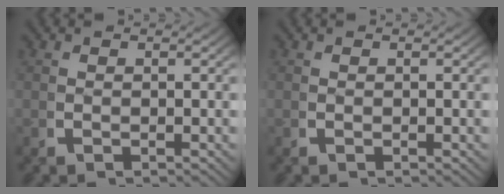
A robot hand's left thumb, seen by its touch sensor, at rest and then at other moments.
{"total": 0.0}